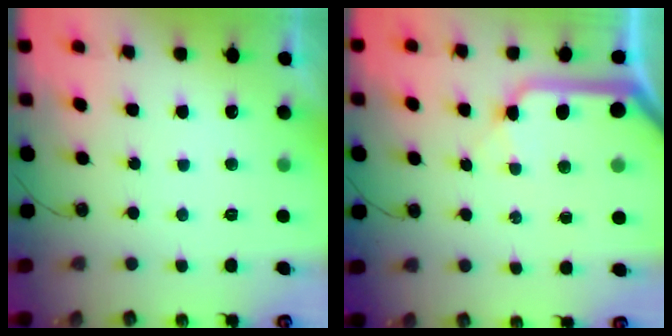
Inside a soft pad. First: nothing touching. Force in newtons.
{"total": 13.6, "press": 13.5, "slide": 1.7}